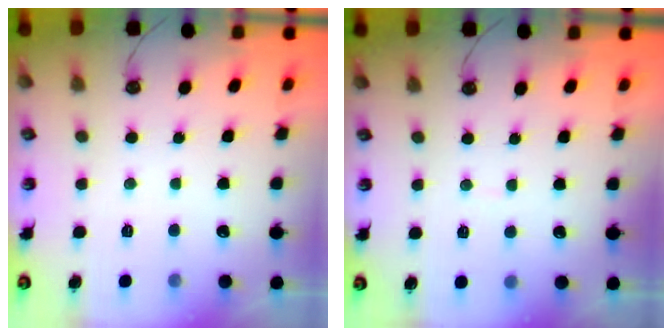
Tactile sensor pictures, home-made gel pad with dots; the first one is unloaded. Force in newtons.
{"total": 2.3, "press": 2.3, "slide": 0.3}